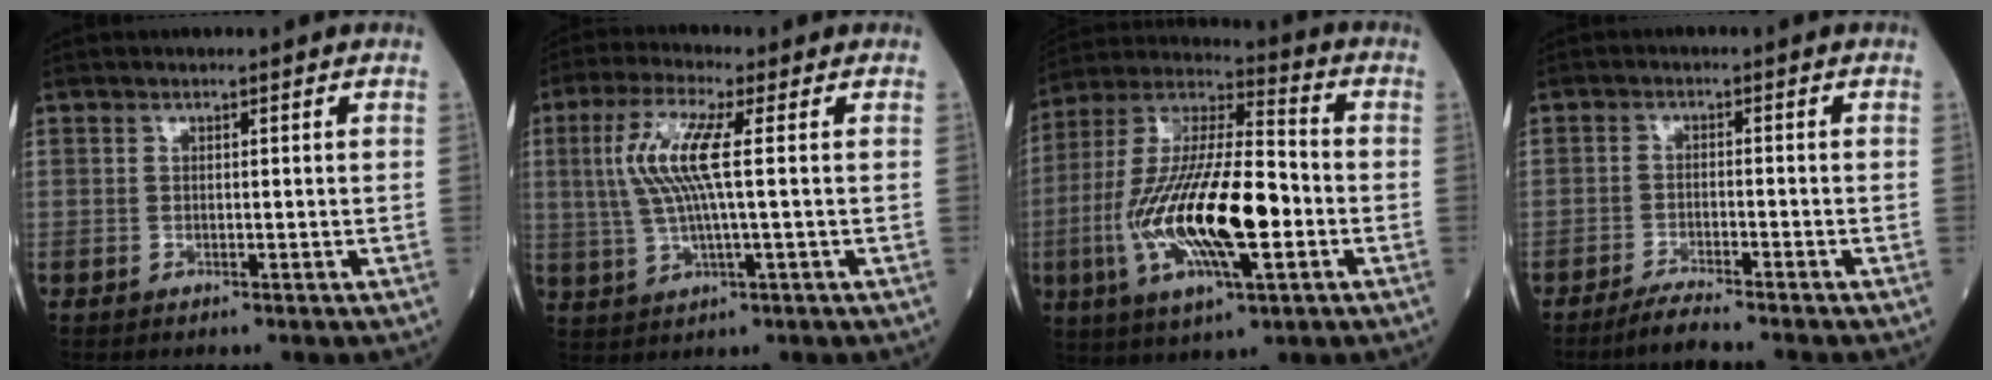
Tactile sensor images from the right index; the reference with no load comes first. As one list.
[{"total": 8.4, "force": [1.4, 0.6, 8.2], "torque": [-0.187, 0.012, 0.029]}, {"total": 20.1, "force": [-4.5, 4.5, 19.0], "torque": [-0.392, -0.007, -0.079]}, {"total": 4.7, "force": [-4.2, -0.7, 2.1], "torque": [-0.039, -0.015, -0.073]}]